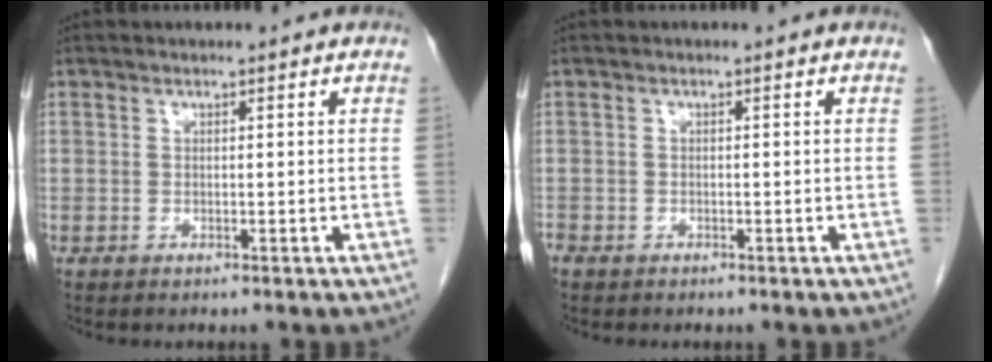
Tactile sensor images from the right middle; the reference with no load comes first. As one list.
[{"total": 1.6, "force": [-1.2, 1.1, 0.4], "torque": [-0.018, -0.001, -0.024]}]